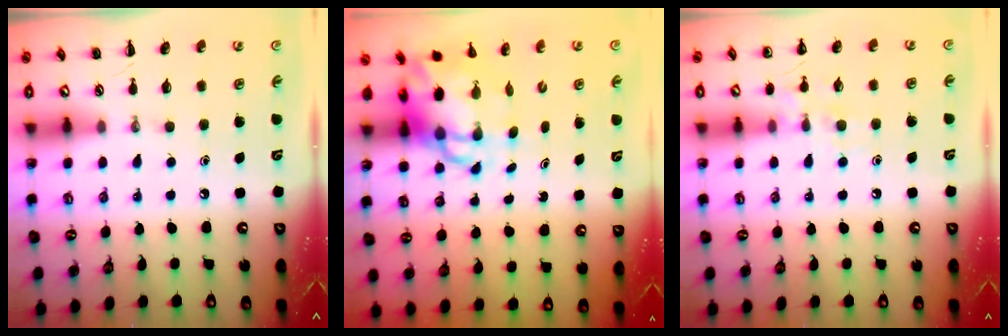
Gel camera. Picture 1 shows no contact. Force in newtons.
{"total": 7.0, "press": 6.8, "slide": 1.9}
{"total": 7.4, "press": 7.3, "slide": 1.0}